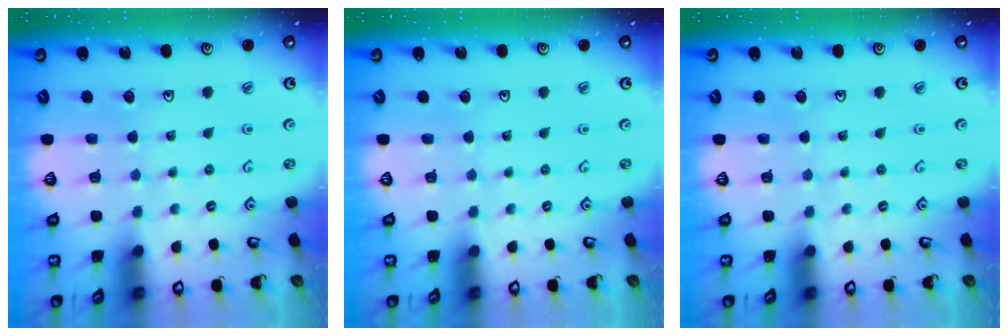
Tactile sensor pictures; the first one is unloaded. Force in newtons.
{"total": 0.0}
{"total": 0.0}